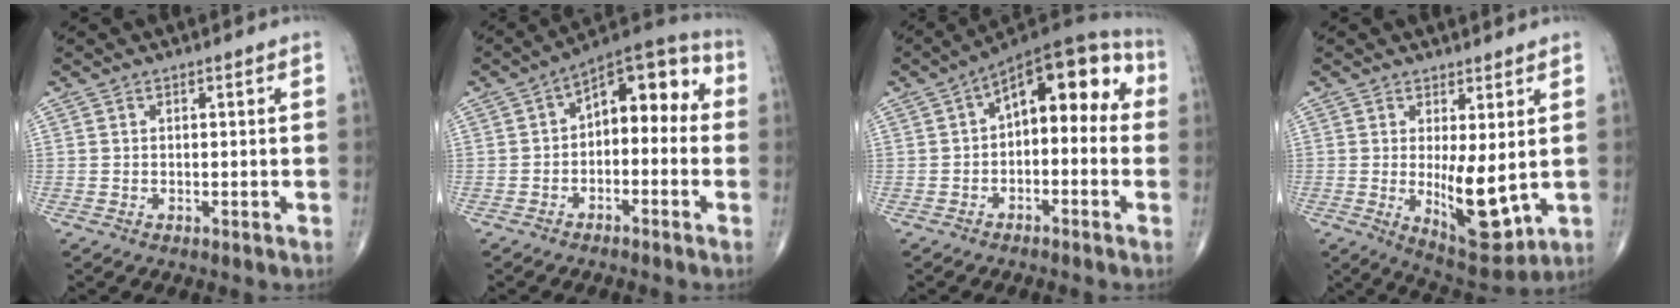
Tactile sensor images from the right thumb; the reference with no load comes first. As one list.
[{"total": 11.7, "force": [-0.1, 6.9, 9.5], "torque": [-0.092, 0.053, -0.019]}, {"total": 13.9, "force": [1.2, 7.4, 11.7], "torque": [-0.124, 0.051, 0.002]}, {"total": 9.7, "force": [-0.2, 3.4, 9.1], "torque": [-0.126, -0.029, 0.014]}]